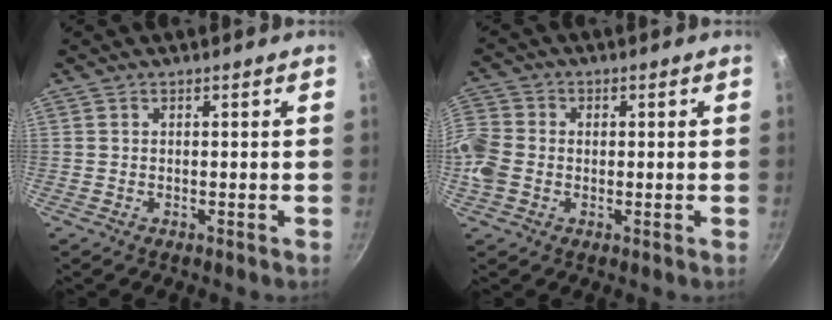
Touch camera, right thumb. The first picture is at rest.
{"total": 9.0, "force": [-1.0, 7.5, 4.9], "torque": [-0.110, 0.015, -0.036]}